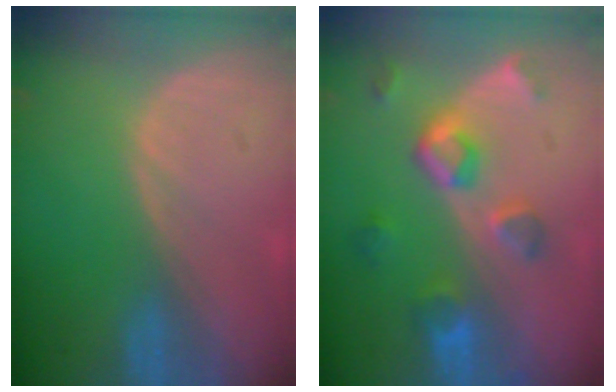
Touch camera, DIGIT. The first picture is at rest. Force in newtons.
{"total": 7.8, "press": 7.0, "slide": 3.4}